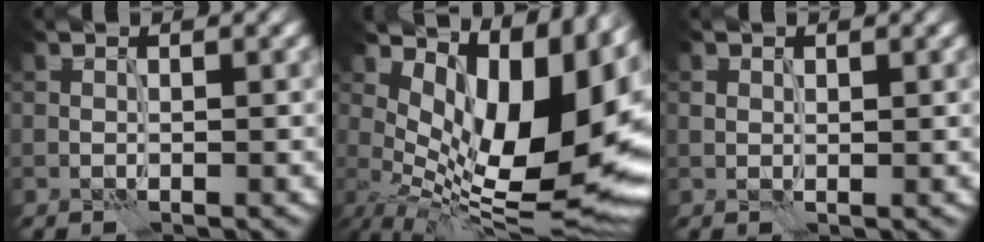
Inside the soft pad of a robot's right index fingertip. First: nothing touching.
{"total": 14.4, "force": [2.6, 6.8, 12.4], "torque": [-0.173, 0.003, 0.058]}
{"total": 0.6, "force": [0.4, 0.4, 0.2], "torque": [-0.003, -0.003, 0.011]}